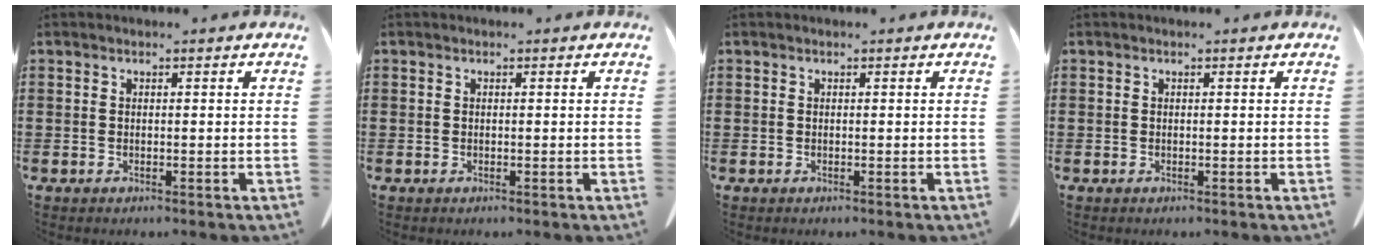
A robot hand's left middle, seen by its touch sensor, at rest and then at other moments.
{"total": 0.0}
{"total": 0.0}
{"total": 0.0}